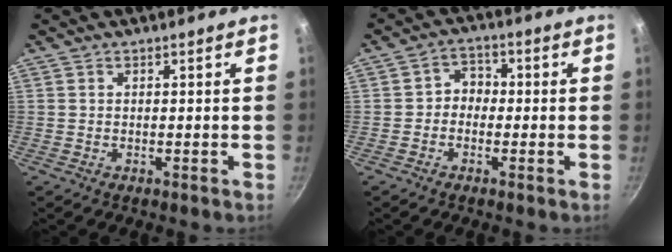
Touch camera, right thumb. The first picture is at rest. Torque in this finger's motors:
{"motor_torque": [-0.52, 0.42, 0.24, -0.30, -0.03]}